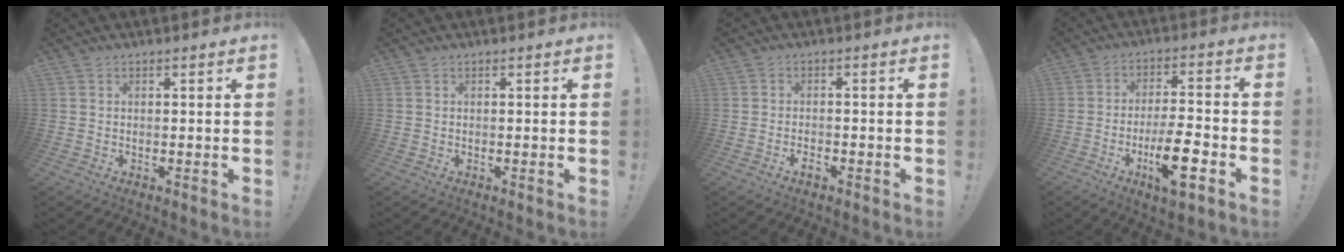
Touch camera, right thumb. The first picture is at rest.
{"total": 0.0}
{"total": 2.2, "force": [-1.9, 0.6, 0.9], "torque": [-0.016, 0.009, -0.031]}
{"total": 12.3, "force": [-5.5, 3.8, 10.3], "torque": [-0.181, 0.017, -0.093]}